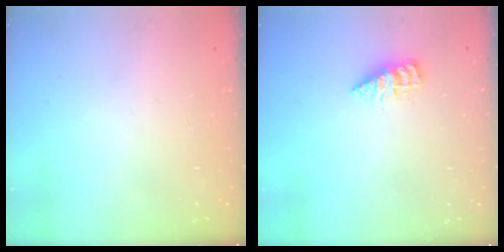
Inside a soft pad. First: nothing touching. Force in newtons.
{"total": 2.9, "press": 2.8, "slide": 0.4}